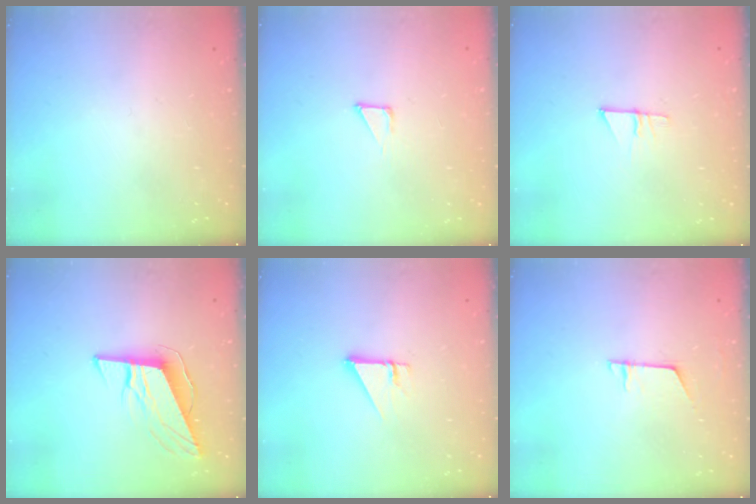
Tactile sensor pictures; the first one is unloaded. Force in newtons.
{"total": 2.7, "press": 2.7, "slide": 0.3}
{"total": 7.0, "press": 7.0, "slide": 0.5}
{"total": 10.8, "press": 10.3, "slide": 3.1}
{"total": 2.7, "press": 2.7, "slide": 0.2}
{"total": 5.0, "press": 5.0, "slide": 0.4}